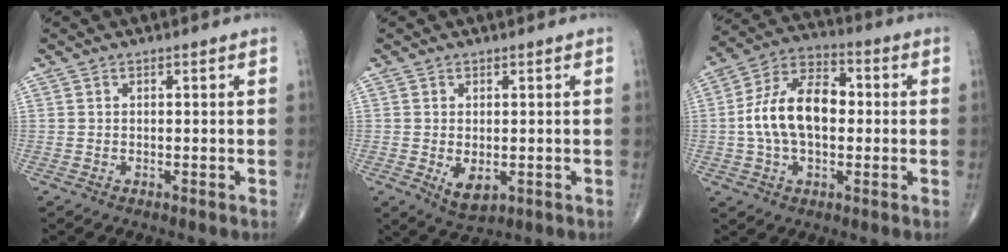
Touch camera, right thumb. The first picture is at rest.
{"total": 4.2, "force": [-0.7, 2.3, 3.5], "torque": [-0.049, -0.010, 0.001]}
{"total": 14.7, "force": [0.1, 8.7, 11.8], "torque": [-0.207, 0.033, -0.008]}